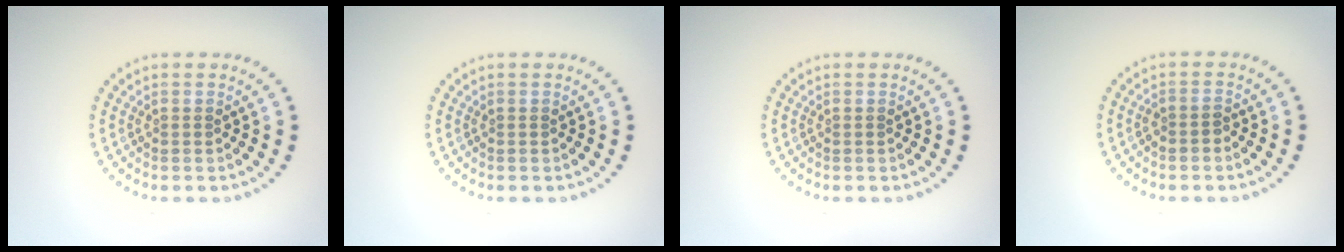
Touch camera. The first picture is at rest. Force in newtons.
{"total": 0.0}
{"total": 0.0}
{"total": 1.1, "press": 1.0, "slide": 0.5}